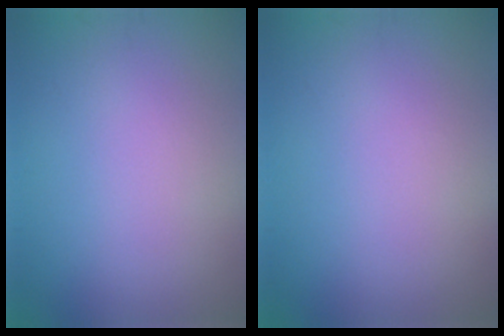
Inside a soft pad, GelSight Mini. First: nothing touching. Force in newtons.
{"total": 0.0}